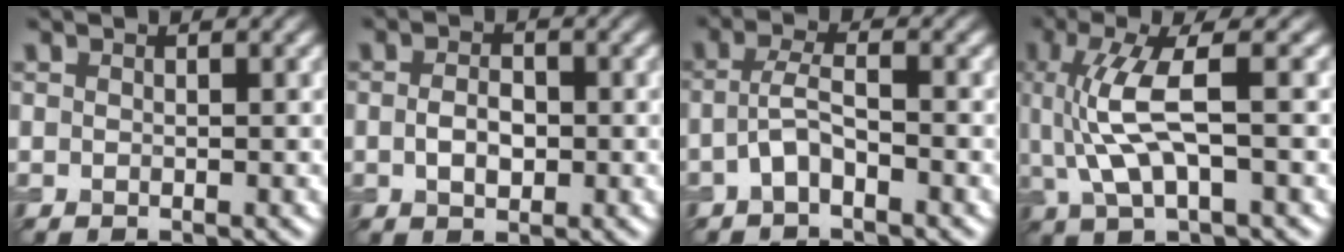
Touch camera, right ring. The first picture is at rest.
{"total": 2.4, "force": [-0.2, 1.5, 1.8], "torque": [-0.037, 0.000, -0.004]}
{"total": 2.6, "force": [-1.1, 0.8, 2.2], "torque": [-0.047, 0.008, -0.028]}
{"total": 6.8, "force": [0.7, 2.2, 6.4], "torque": [-0.151, 0.000, 0.016]}